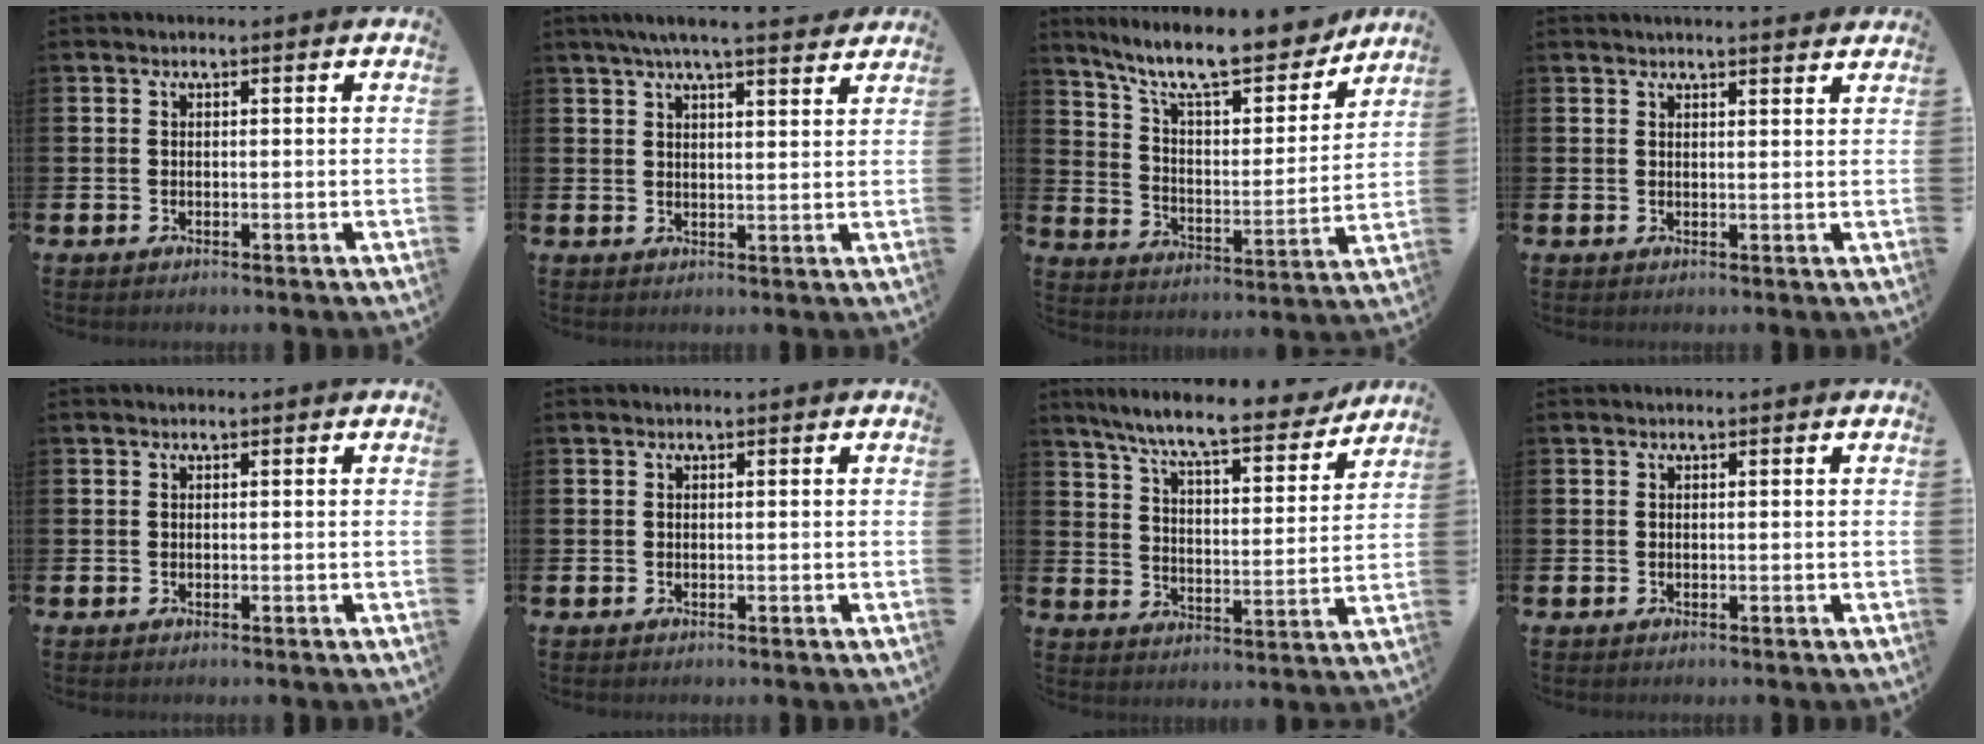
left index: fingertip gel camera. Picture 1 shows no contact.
{"total": 5.6, "force": [5.1, 0.2, 2.2], "torque": [-0.051, -0.014, 0.091]}
{"total": 12.4, "force": [10.7, 2.9, 5.4], "torque": [-0.131, -0.070, 0.183]}
{"total": 2.1, "force": [2.1, -0.1, 0.2], "torque": [0.006, -0.013, 0.035]}
{"total": 0.0}
{"total": 0.0}
{"total": 9.2, "force": [8.2, 1.1, 3.9], "torque": [-0.098, -0.053, 0.138]}
{"total": 0.0}